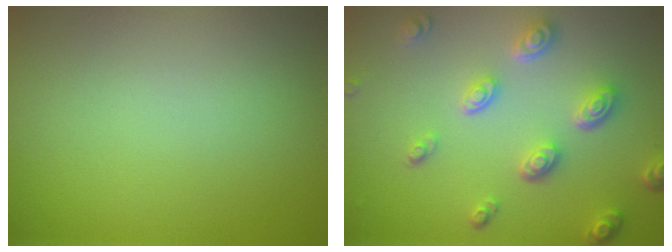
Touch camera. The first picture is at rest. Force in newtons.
{"total": 4.6, "press": 3.5, "slide": 2.9}